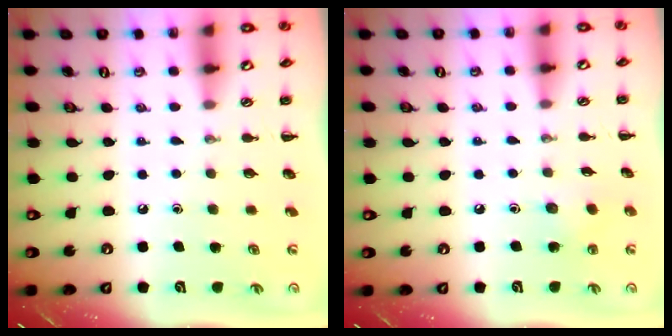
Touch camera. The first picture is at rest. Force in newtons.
{"total": 6.2, "press": 6.1, "slide": 1.2}